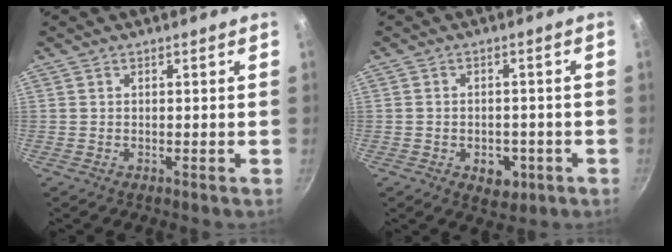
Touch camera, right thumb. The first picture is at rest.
{"total": 5.6, "force": [-2.1, 3.9, 3.4], "torque": [-0.029, 0.011, -0.019]}